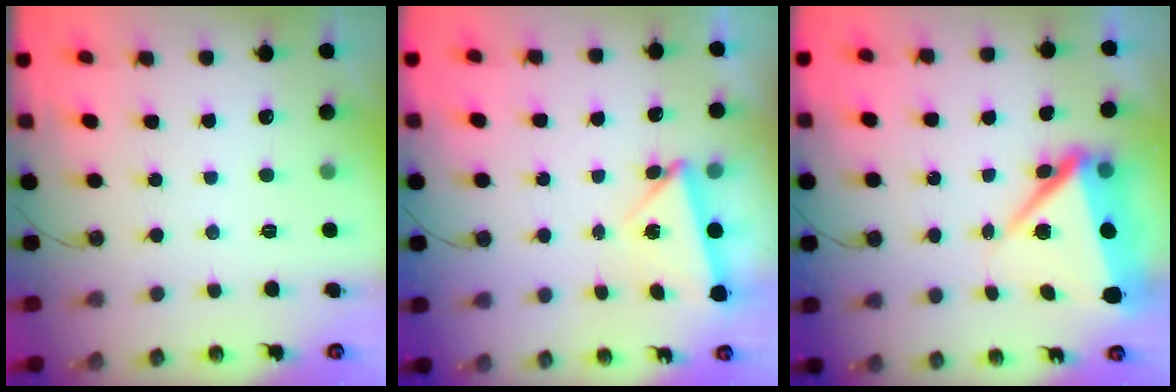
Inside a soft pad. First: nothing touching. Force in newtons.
{"total": 5.4, "press": 5.4, "slide": 0.7}
{"total": 10.4, "press": 9.6, "slide": 4.1}